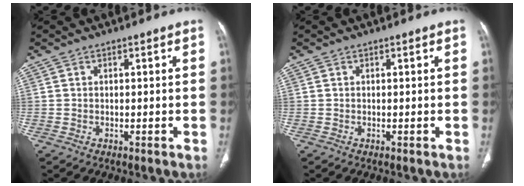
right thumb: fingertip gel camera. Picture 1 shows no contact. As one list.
[{"total": 0.0}]